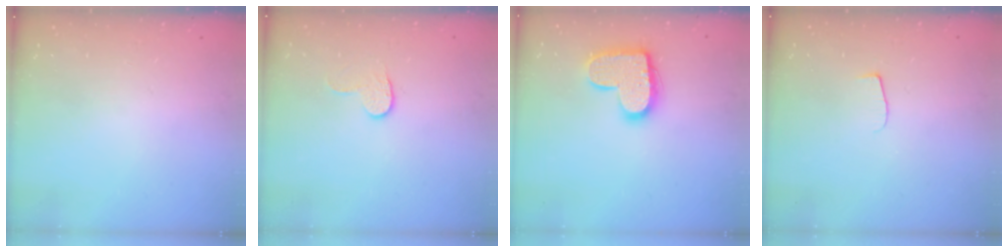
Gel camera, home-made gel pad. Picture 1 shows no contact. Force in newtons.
{"total": 3.8, "press": 3.8, "slide": 0.4}
{"total": 14.6, "press": 14.6, "slide": 0.8}
{"total": 4.3, "press": 4.3, "slide": 0.5}